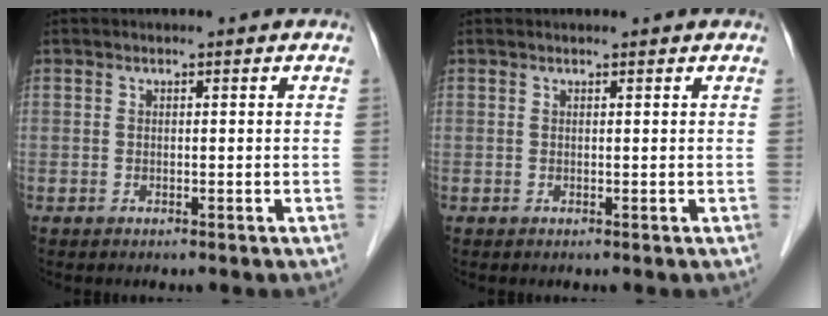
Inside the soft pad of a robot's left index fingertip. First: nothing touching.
{"total": 1.2, "force": [1.2, 0.1, 0.2], "torque": [-0.008, 0.012, 0.014]}